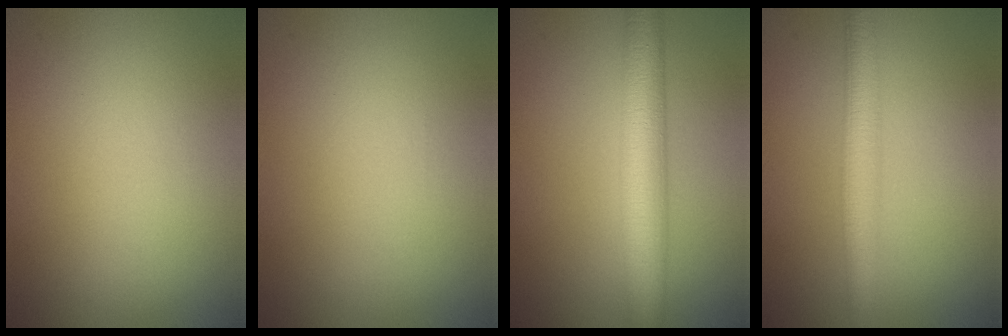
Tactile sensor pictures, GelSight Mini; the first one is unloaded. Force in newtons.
{"total": 0.0}
{"total": 6.8, "press": 6.8, "slide": 0.2}
{"total": 4.2, "press": 4.2, "slide": 0.1}